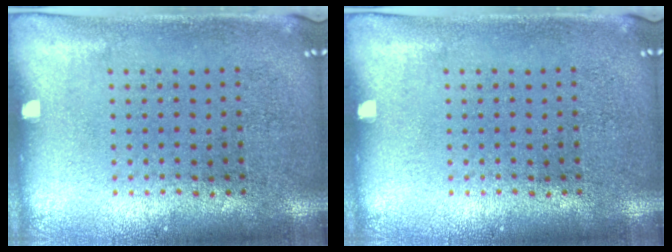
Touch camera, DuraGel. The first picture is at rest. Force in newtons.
{"total": 0.0}